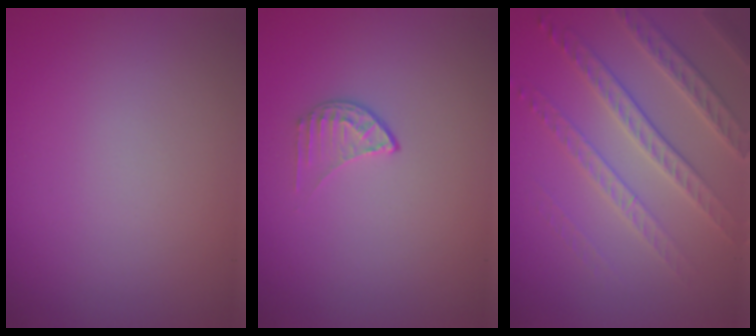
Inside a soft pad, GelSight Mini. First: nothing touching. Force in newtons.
{"total": 1.4, "press": 0.9, "slide": 1.1}
{"total": 4.6, "press": 3.9, "slide": 2.5}